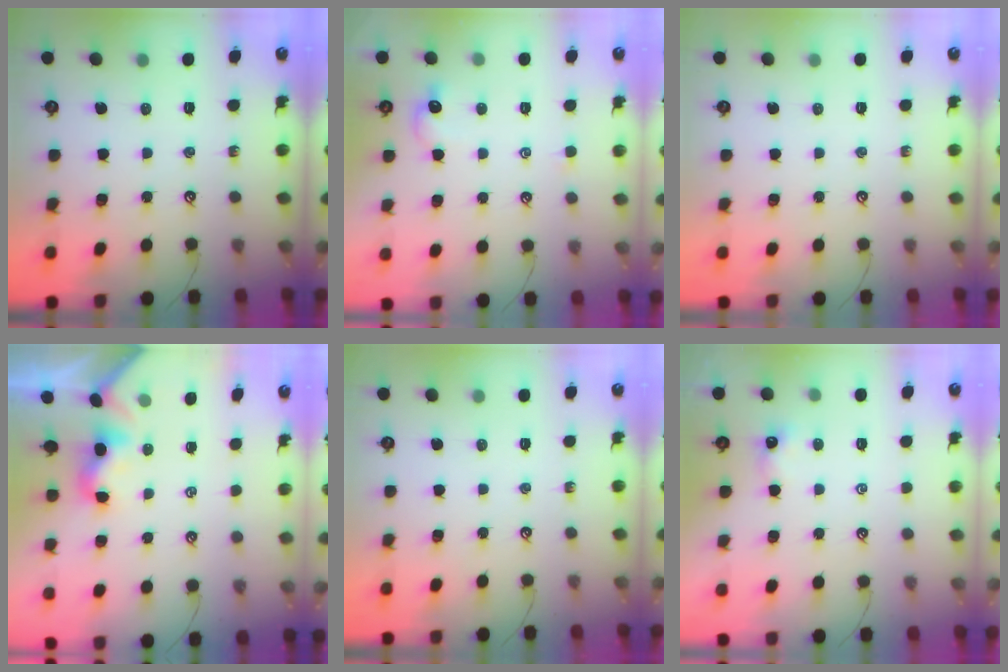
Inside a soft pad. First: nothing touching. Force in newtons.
{"total": 0.8, "press": 0.5, "slide": 0.6}
{"total": 0.0}
{"total": 1.7, "press": 1.7, "slide": 0.5}
{"total": 0.0}
{"total": 0.0}